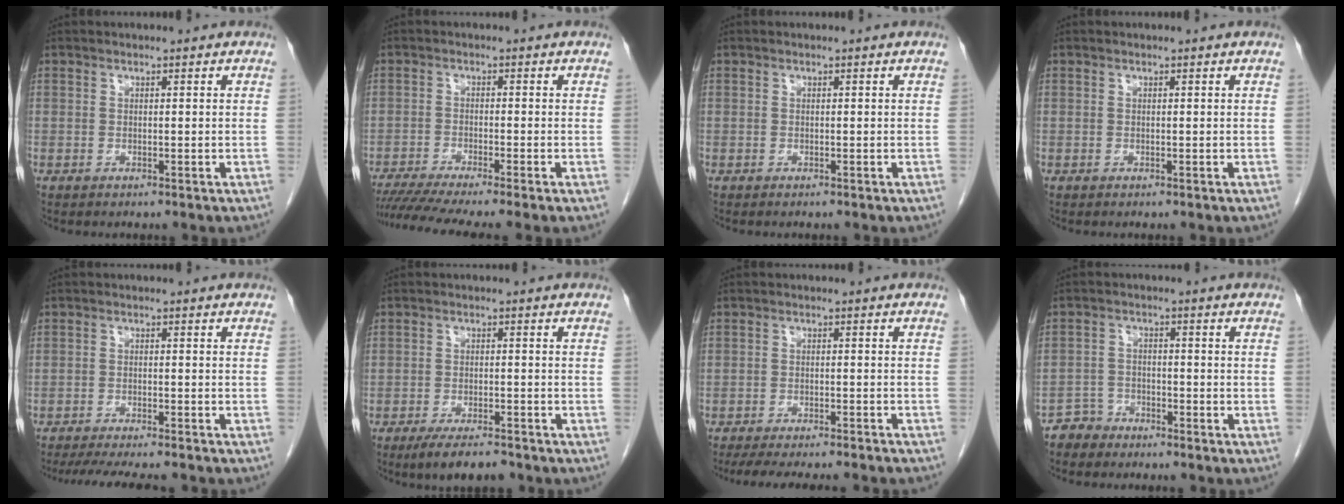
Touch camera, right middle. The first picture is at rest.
{"total": 9.9, "force": [-8.2, -1.1, 5.4], "torque": [-0.072, -0.021, -0.130]}
{"total": 0.0}
{"total": 0.0}
{"total": 11.3, "force": [-10.0, 1.4, 5.1], "torque": [-0.068, -0.013, -0.137]}
{"total": 5.9, "force": [-4.7, 1.4, 3.3], "torque": [-0.053, -0.007, -0.076]}
{"total": 15.6, "force": [-13.8, 1.8, 6.9], "torque": [-0.110, -0.020, -0.178]}
{"total": 3.5, "force": [-2.9, 1.8, -0.4], "torque": [0.003, 0.005, -0.056]}